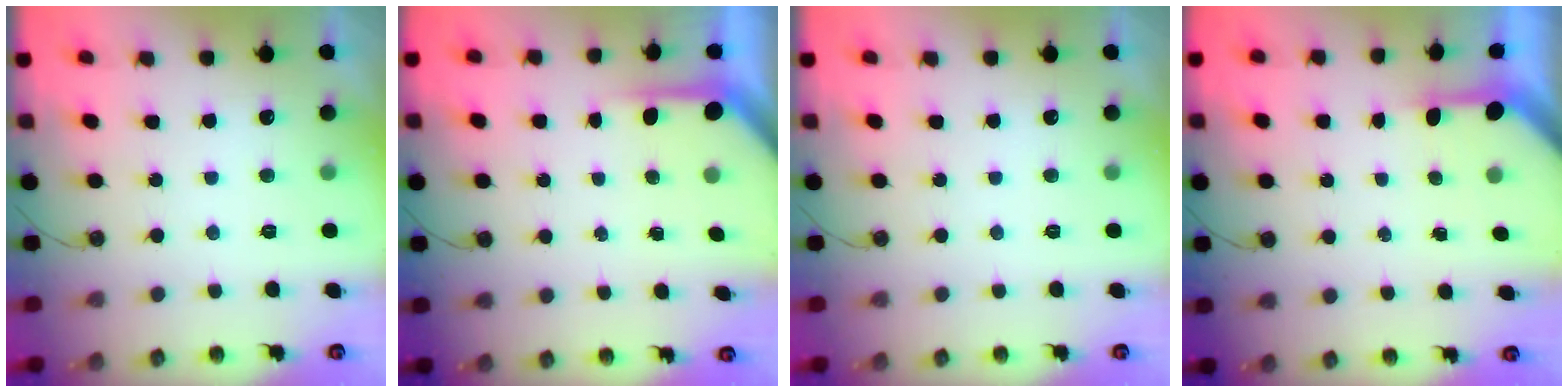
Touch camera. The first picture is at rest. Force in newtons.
{"total": 3.8, "press": 3.8, "slide": 0.2}
{"total": 0.0}
{"total": 3.1, "press": 3.1, "slide": 0.3}